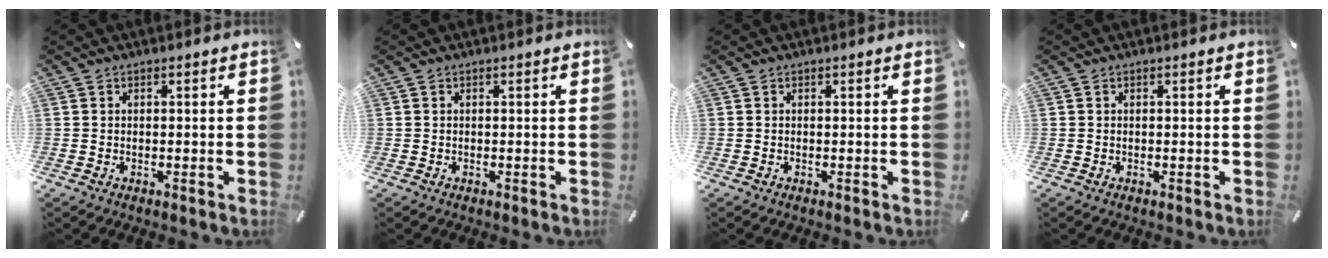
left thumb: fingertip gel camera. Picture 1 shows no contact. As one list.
[{"total": 0.0}, {"total": 0.0}, {"total": 0.0}]